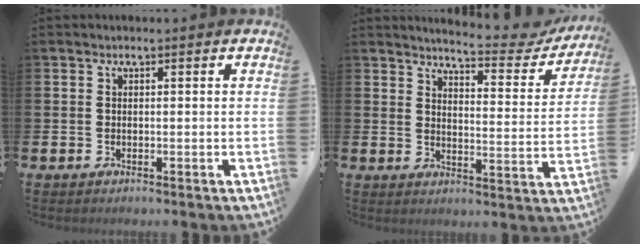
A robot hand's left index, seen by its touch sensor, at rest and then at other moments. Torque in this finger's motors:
{"motor_torque": [0.97, -1.17, 0.47, 0.09]}